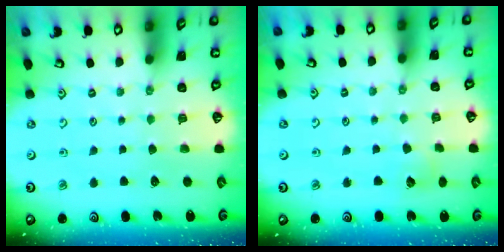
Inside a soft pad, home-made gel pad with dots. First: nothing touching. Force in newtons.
{"total": 5.7, "press": 5.6, "slide": 0.5}